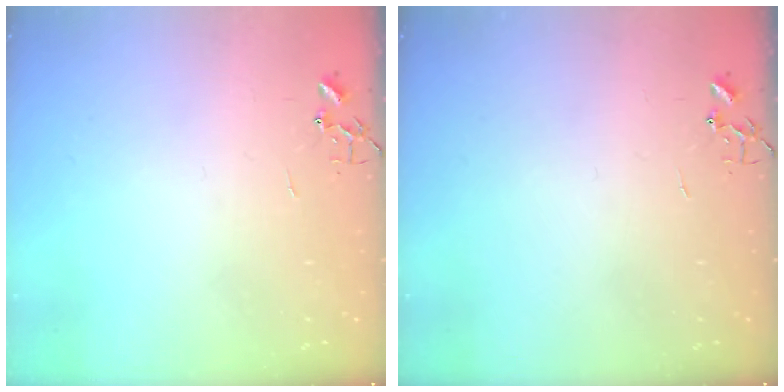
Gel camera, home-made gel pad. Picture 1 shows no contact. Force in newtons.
{"total": 0.0}